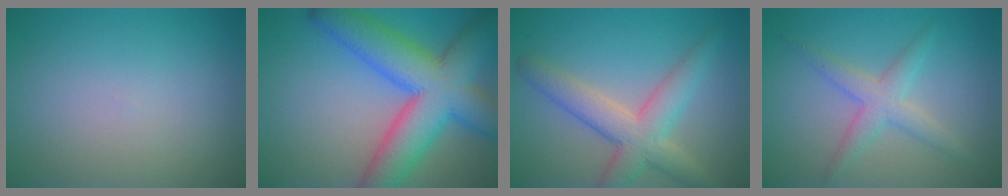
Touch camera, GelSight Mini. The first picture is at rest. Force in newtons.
{"total": 11.3, "press": 11.3, "slide": 0.4}
{"total": 5.4, "press": 5.4, "slide": 0.4}
{"total": 3.0, "press": 3.0, "slide": 0.1}